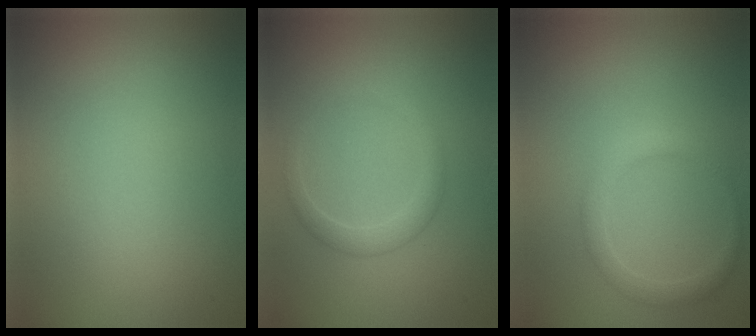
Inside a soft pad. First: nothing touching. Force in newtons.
{"total": 1.8, "press": 1.8, "slide": 0.0}
{"total": 1.9, "press": 1.9, "slide": 0.1}